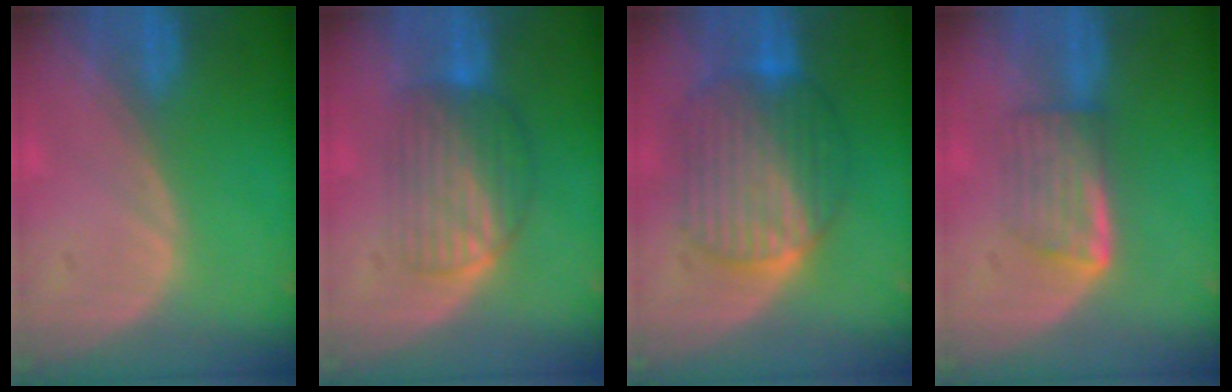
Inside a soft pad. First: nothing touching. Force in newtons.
{"total": 6.7, "press": 6.5, "slide": 1.8}
{"total": 9.9, "press": 9.8, "slide": 1.0}
{"total": 5.8, "press": 5.0, "slide": 2.9}